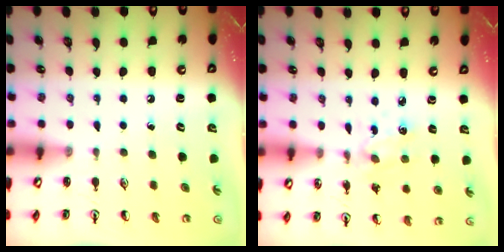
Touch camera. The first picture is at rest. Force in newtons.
{"total": 2.6, "press": 2.5, "slide": 0.8}